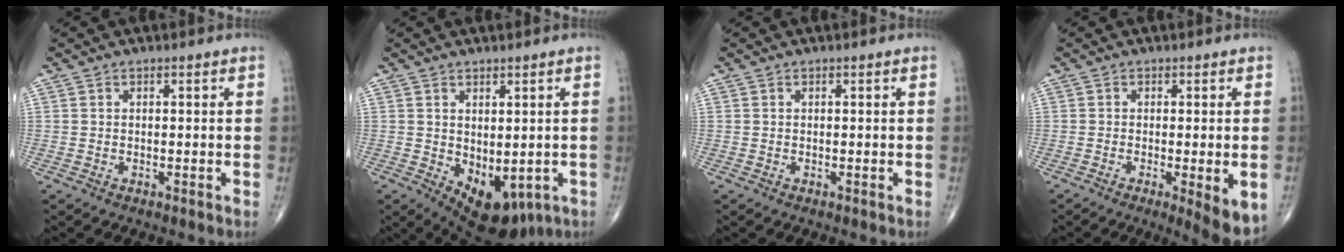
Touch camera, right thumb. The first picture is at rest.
{"total": 10.0, "force": [-2.5, 5.7, 7.9], "torque": [-0.086, -0.003, -0.010]}
{"total": 0.0}
{"total": 7.4, "force": [-2.6, 1.6, 6.7], "torque": [-0.091, -0.017, -0.038]}